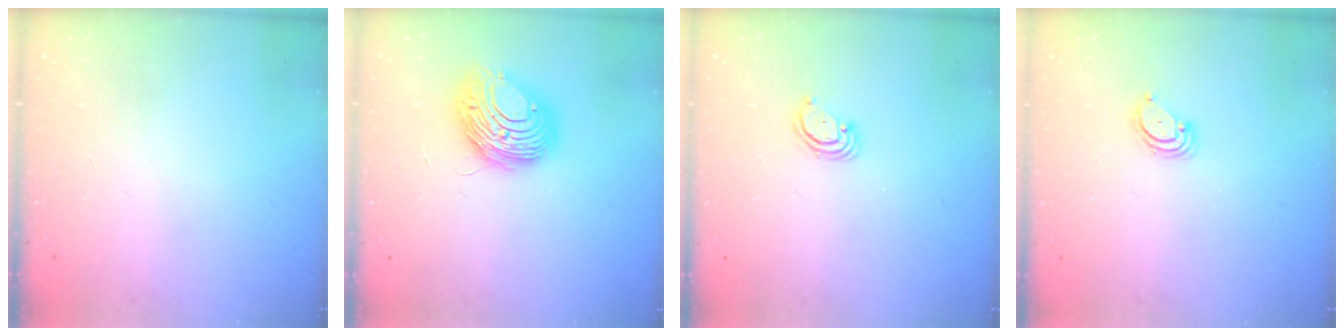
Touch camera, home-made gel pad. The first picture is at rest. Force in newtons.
{"total": 10.5, "press": 10.5, "slide": 1.3}
{"total": 2.8, "press": 2.8, "slide": 0.3}
{"total": 3.3, "press": 3.3, "slide": 0.3}